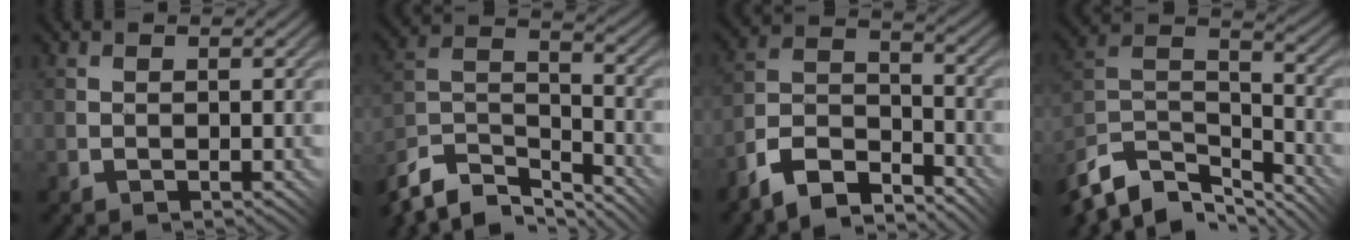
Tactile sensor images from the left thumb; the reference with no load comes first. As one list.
[{"total": 10.8, "force": [-9.3, 3.5, 4.3], "torque": [-0.103, 0.009, -0.176]}, {"total": 8.9, "force": [-7.3, 3.2, 4.1], "torque": [-0.079, 0.004, -0.150]}, {"total": 11.8, "force": [-9.5, 4.7, 5.2], "torque": [-0.143, -0.001, -0.165]}]